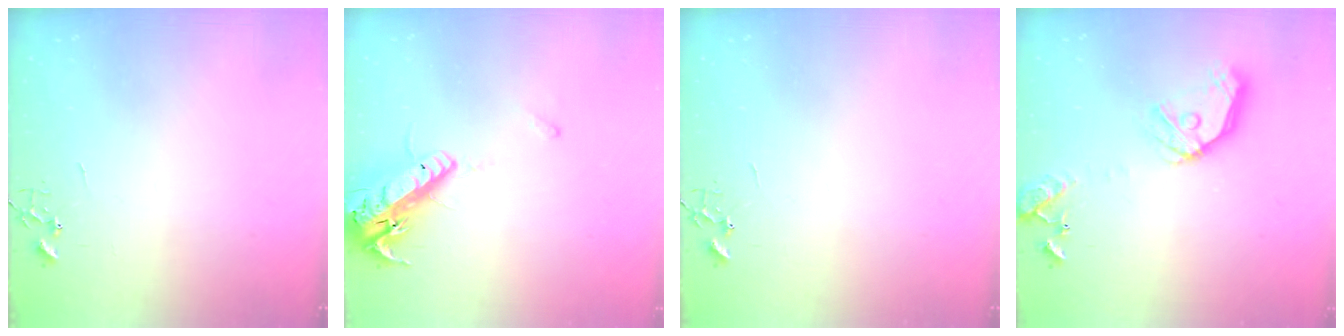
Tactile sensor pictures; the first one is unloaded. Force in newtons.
{"total": 17.3, "press": 16.9, "slide": 3.7}
{"total": 0.0}
{"total": 16.8, "press": 16.6, "slide": 2.9}